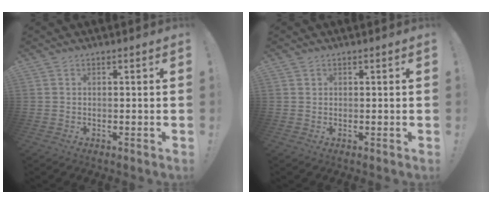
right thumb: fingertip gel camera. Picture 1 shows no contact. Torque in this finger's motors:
{"motor_torque": [-0.01, 0.15, -0.06, 0.12, 0.01]}